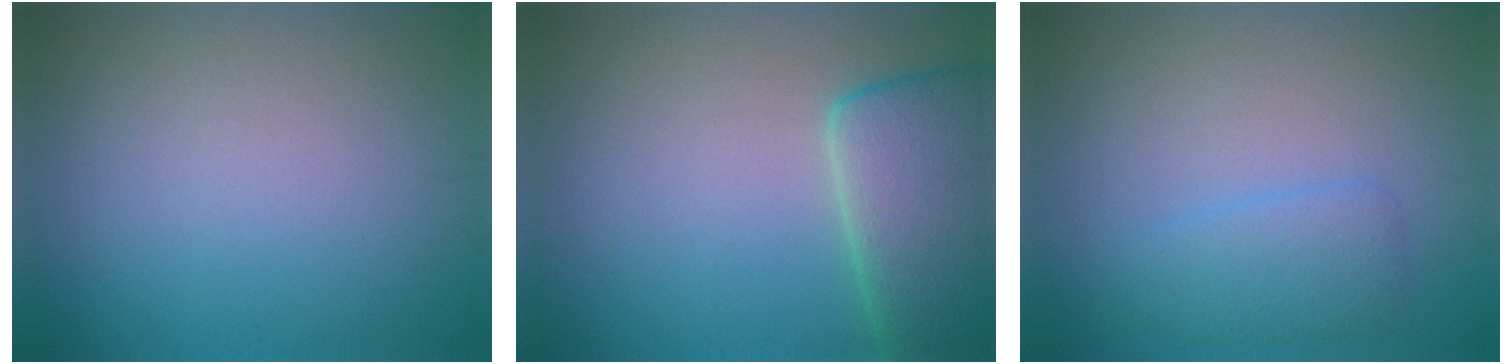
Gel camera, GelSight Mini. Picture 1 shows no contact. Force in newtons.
{"total": 7.7, "press": 7.7, "slide": 0.6}
{"total": 2.5, "press": 2.5, "slide": 0.1}